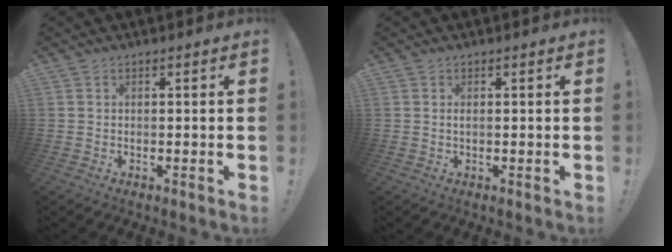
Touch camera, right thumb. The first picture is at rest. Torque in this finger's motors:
{"motor_torque": [0.11, -0.02, 0.25, -0.05, 0.00]}